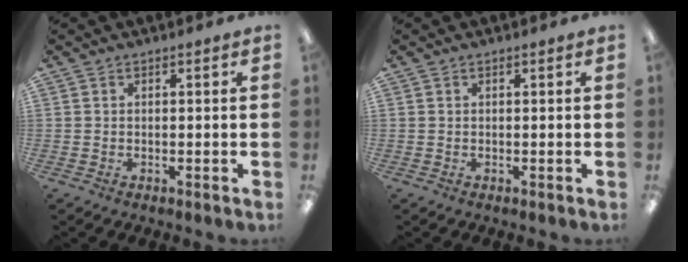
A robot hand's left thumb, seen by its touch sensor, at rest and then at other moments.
{"total": 0.0}